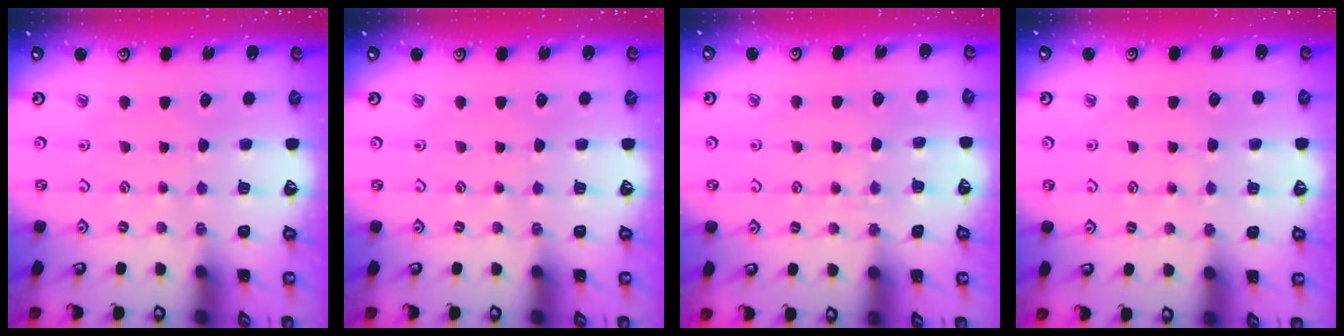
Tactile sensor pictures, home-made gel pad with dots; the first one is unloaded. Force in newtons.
{"total": 0.0}
{"total": 5.9, "press": 5.8, "slide": 0.8}
{"total": 4.8, "press": 4.7, "slide": 0.6}